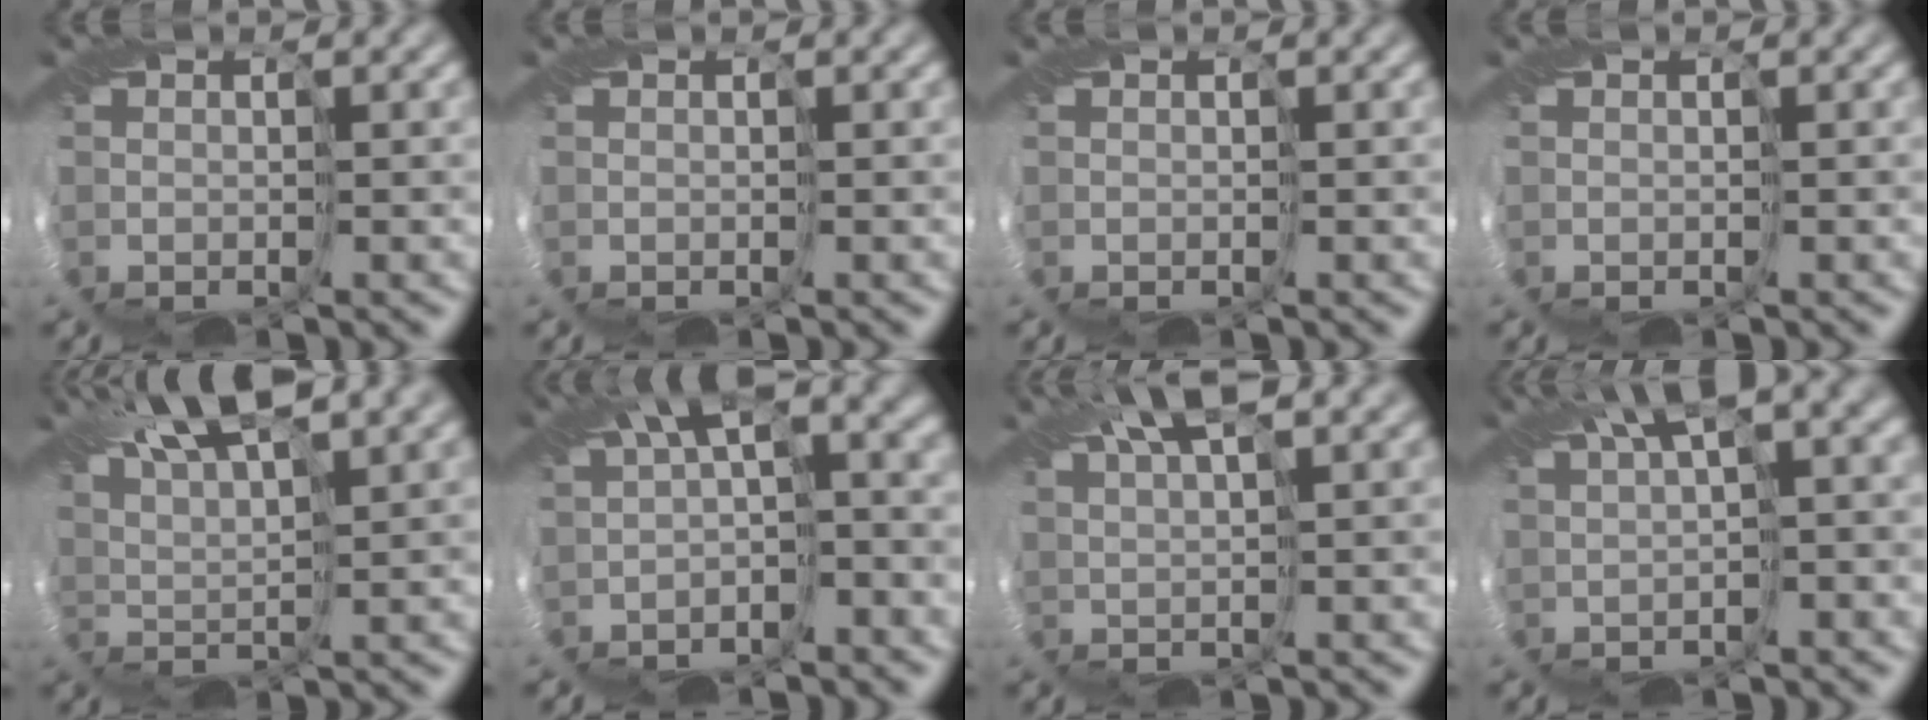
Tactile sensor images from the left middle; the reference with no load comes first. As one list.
[{"total": 0.0}, {"total": 0.0}, {"total": 0.0}, {"total": 9.2, "force": [6.0, 2.1, 6.6], "torque": [-0.124, 0.018, 0.101]}, {"total": 7.8, "force": [1.6, 3.3, 6.9], "torque": [-0.100, 0.010, 0.020]}, {"total": 5.2, "force": [3.2, 0.9, 4.1], "torque": [-0.073, 0.017, 0.061]}, {"total": 6.4, "force": [2.6, 1.6, 5.6], "torque": [-0.094, 0.024, 0.055]}]